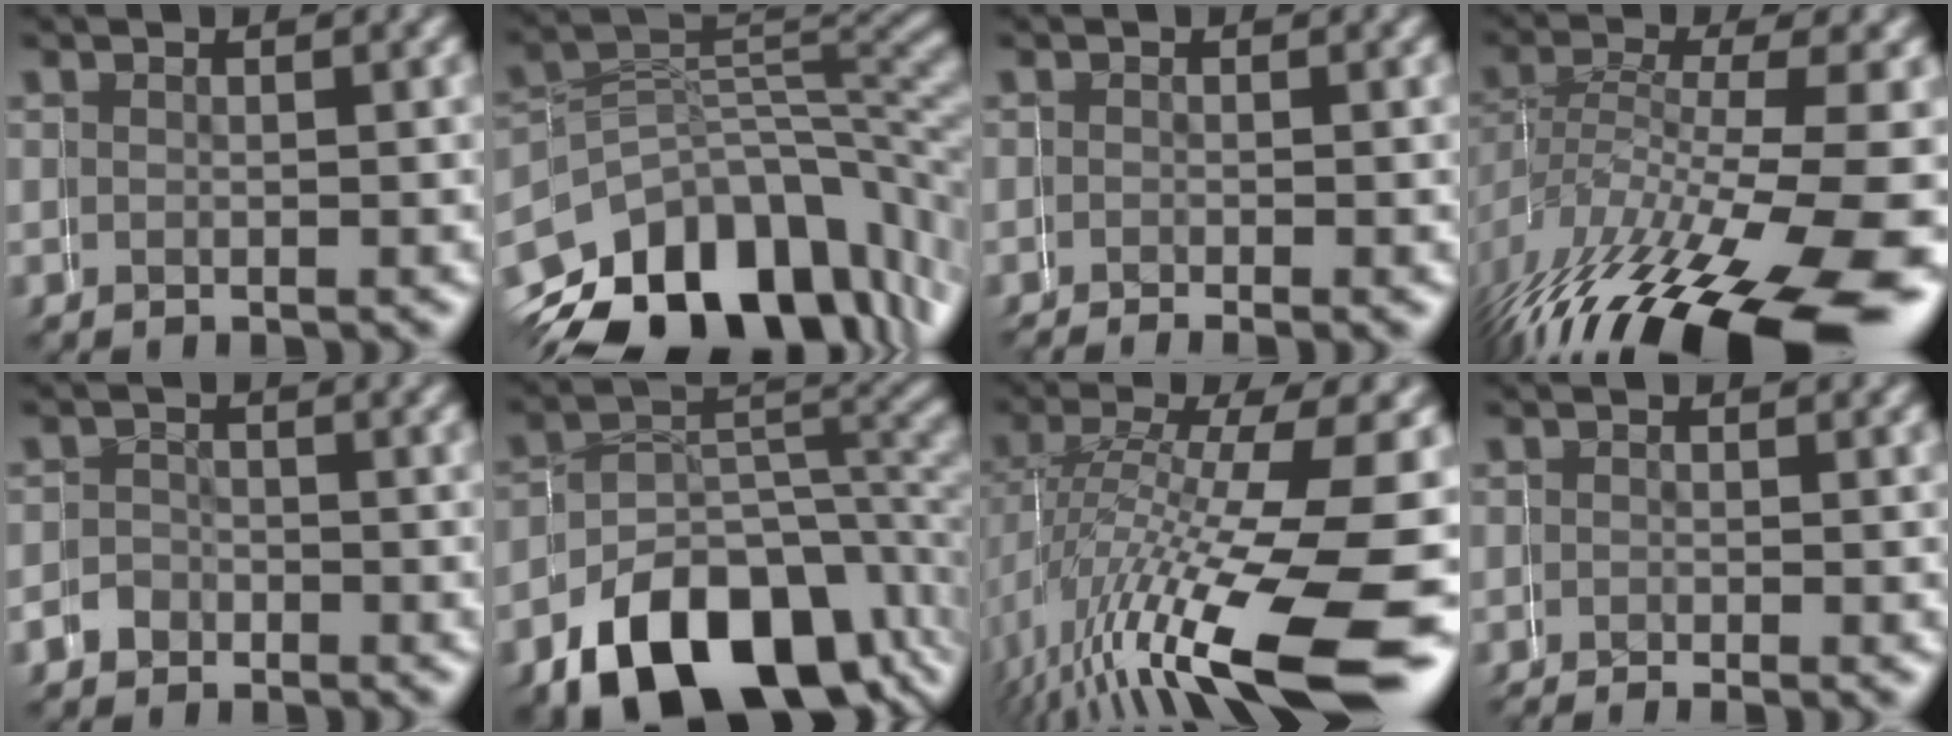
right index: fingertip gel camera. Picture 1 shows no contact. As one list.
[{"total": 13.7, "force": [-7.7, 8.5, 7.4], "torque": [-0.099, -0.024, -0.112]}, {"total": 1.7, "force": [-1.6, 0.0, 0.8], "torque": [-0.003, -0.003, -0.023]}, {"total": 10.6, "force": [-6.2, 4.2, 7.5], "torque": [-0.132, -0.036, -0.065]}, {"total": 3.0, "force": [-1.1, 1.0, -2.6], "torque": [0.038, 0.000, -0.021]}, {"total": 9.6, "force": [-5.8, 5.5, 5.4], "torque": [-0.060, -0.018, -0.086]}, {"total": 10.0, "force": [-2.8, 3.4, 9.0], "torque": [-0.151, -0.023, -0.021]}, {"total": 1.4, "force": [-1.3, 0.0, 0.7], "torque": [-0.004, -0.002, -0.019]}]